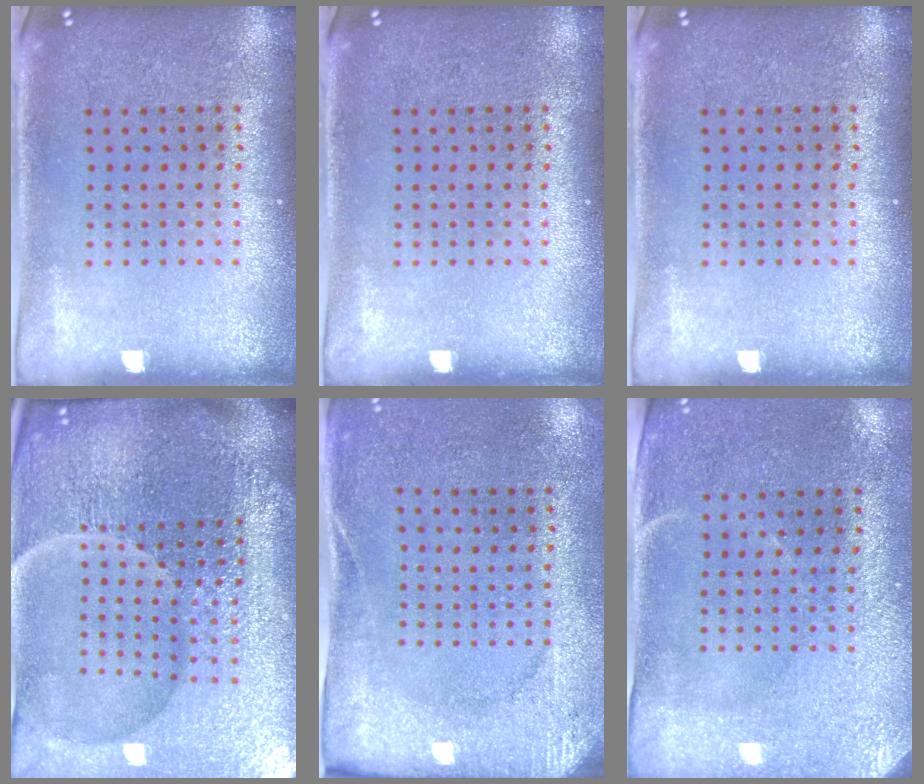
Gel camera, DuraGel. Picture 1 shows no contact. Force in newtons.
{"total": 0.0}
{"total": 0.0}
{"total": 7.3, "press": 6.5, "slide": 3.3}
{"total": 2.6, "press": 2.0, "slide": 1.6}
{"total": 2.9, "press": 2.5, "slide": 1.6}